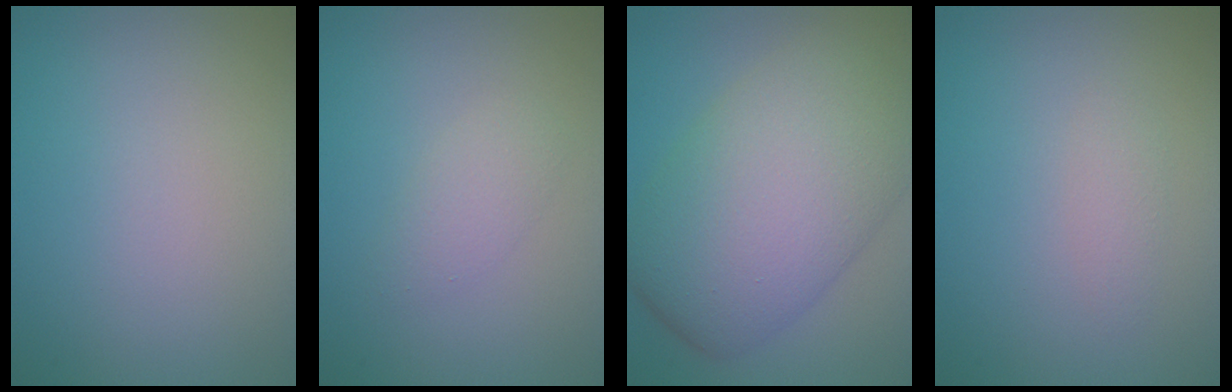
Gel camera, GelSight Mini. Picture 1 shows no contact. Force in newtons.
{"total": 1.6, "press": 1.6, "slide": 0.1}
{"total": 12.0, "press": 12.0, "slide": 0.5}
{"total": 1.0, "press": 1.0, "slide": 0.1}